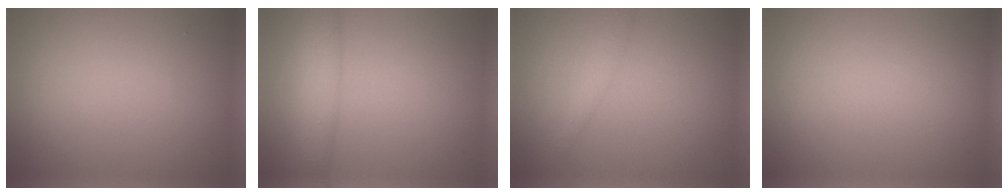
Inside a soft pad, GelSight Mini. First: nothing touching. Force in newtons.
{"total": 3.0, "press": 3.0, "slide": 0.1}
{"total": 1.2, "press": 1.2, "slide": 0.1}
{"total": 0.0}